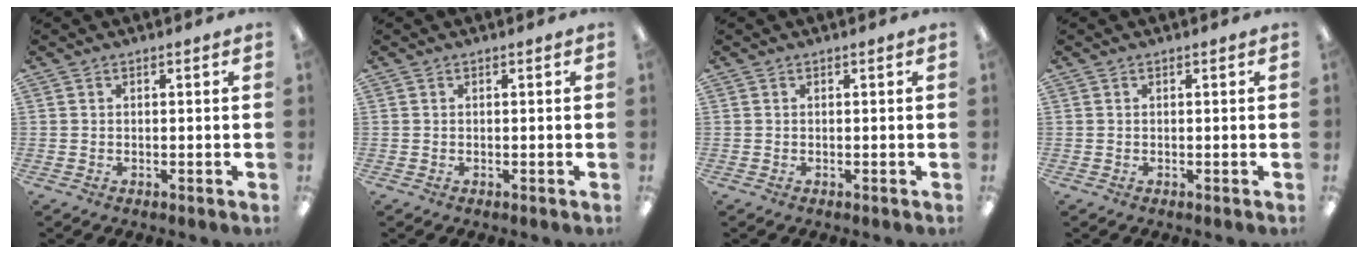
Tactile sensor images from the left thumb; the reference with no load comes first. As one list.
[{"total": 0.0}, {"total": 0.0}, {"total": 0.0}]